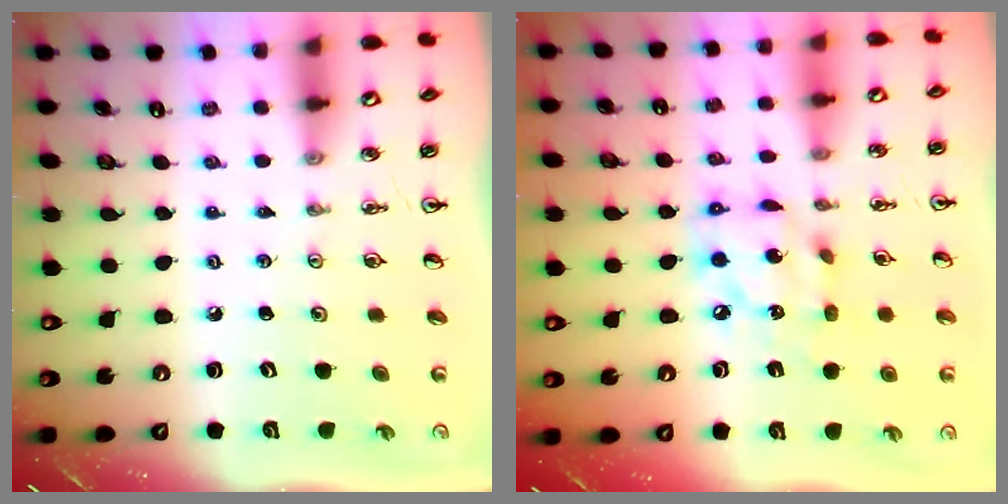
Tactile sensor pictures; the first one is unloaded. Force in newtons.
{"total": 12.8, "press": 12.7, "slide": 0.8}